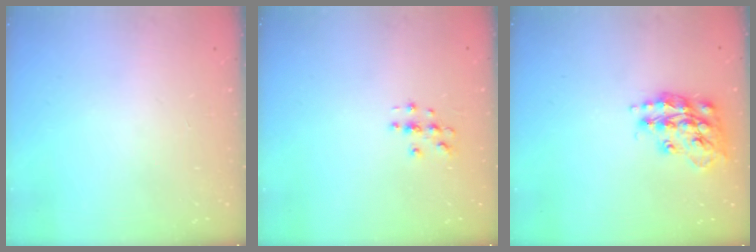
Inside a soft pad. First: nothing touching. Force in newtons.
{"total": 2.8, "press": 2.8, "slide": 0.3}
{"total": 16.0, "press": 16.0, "slide": 1.2}